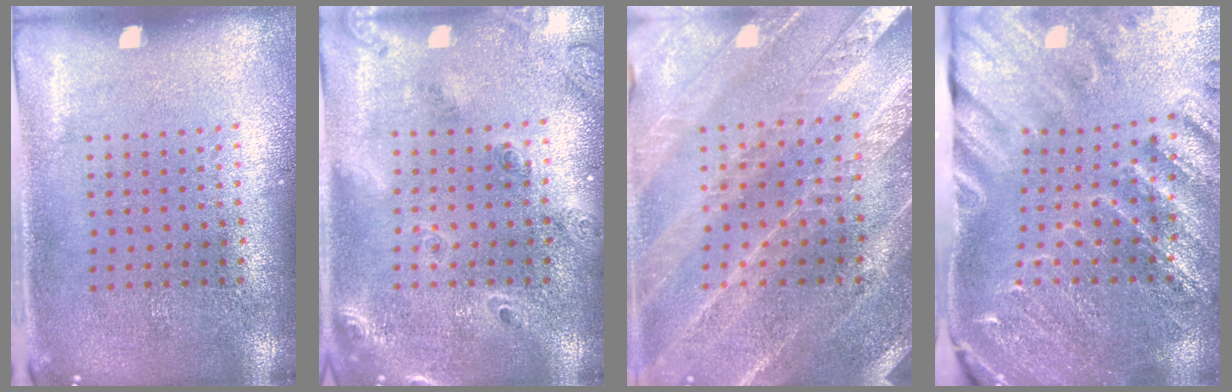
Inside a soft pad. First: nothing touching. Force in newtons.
{"total": 1.8, "press": 1.7, "slide": 0.8}
{"total": 2.4, "press": 2.4, "slide": 0.2}
{"total": 3.0, "press": 3.0, "slide": 0.5}